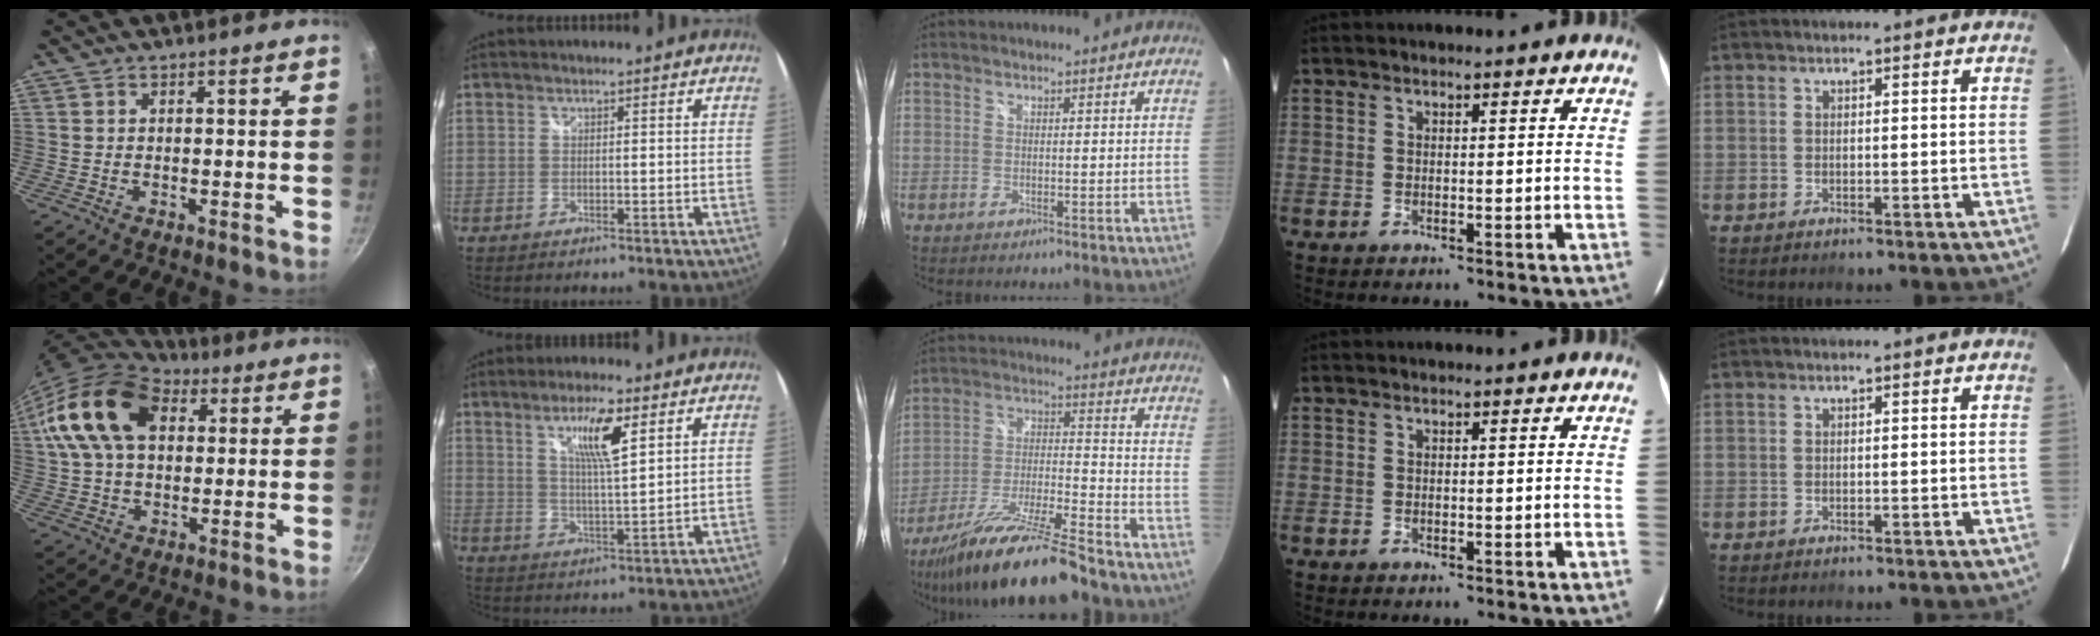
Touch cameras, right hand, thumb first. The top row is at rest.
{"thumb": {"total": 18.5, "force": [5.4, 12.5, 12.6], "torque": [-0.217, 0.010, 0.086]}, "index": {"total": 8.2, "force": [4.3, 1.3, 6.9], "torque": [-0.121, -0.001, 0.076]}, "middle": {"total": 18.4, "force": [-14.7, 0.9, 11.0], "torque": [-0.214, -0.030, -0.257]}}